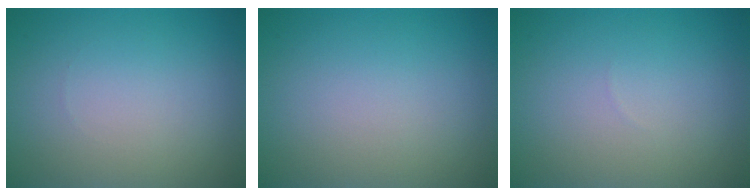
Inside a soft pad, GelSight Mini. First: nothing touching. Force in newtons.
{"total": 0.0}
{"total": 0.0}